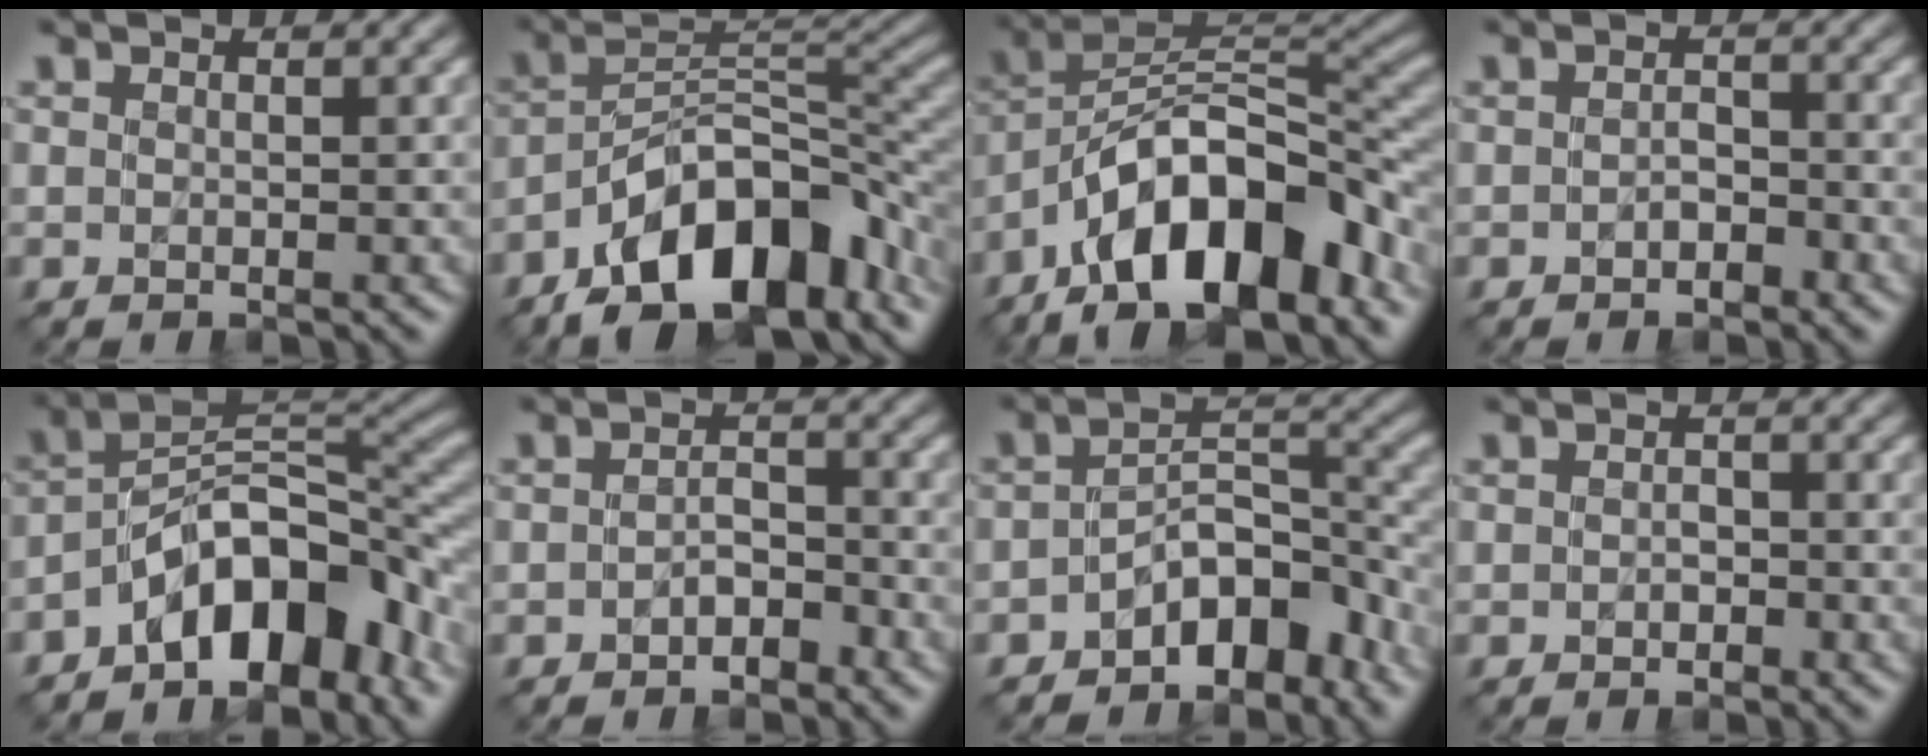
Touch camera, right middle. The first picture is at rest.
{"total": 12.3, "force": [-7.4, 5.0, 8.3], "torque": [-0.127, 0.006, -0.139]}
{"total": 13.7, "force": [-7.8, 5.9, 9.5], "torque": [-0.146, 0.022, -0.148]}
{"total": 1.3, "force": [-0.7, 0.8, 0.7], "torque": [-0.012, 0.005, -0.016]}
{"total": 9.6, "force": [-5.3, 3.9, 7.0], "torque": [-0.090, 0.021, -0.103]}
{"total": 1.8, "force": [-1.1, 1.0, 1.1], "torque": [-0.018, 0.008, -0.022]}
{"total": 6.0, "force": [-3.6, 2.9, 3.8], "torque": [-0.046, 0.010, -0.069]}
{"total": 0.9, "force": [-0.3, 0.7, 0.5], "torque": [-0.008, 0.001, -0.007]}